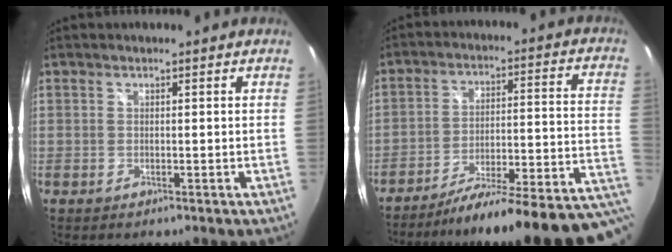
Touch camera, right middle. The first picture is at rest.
{"total": 22.7, "force": [-17.0, 1.4, 14.9], "torque": [-0.169, -0.032, -0.227]}